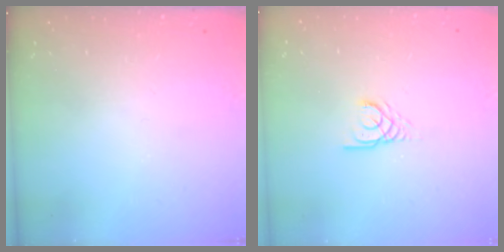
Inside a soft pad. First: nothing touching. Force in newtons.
{"total": 2.9, "press": 2.9, "slide": 0.2}